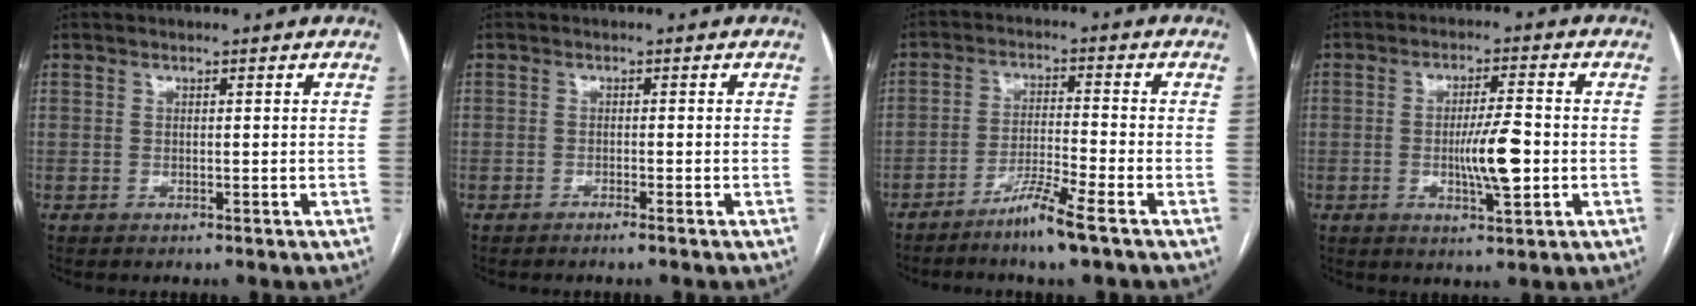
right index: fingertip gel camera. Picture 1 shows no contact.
{"total": 0.9, "force": [-0.7, -0.2, 0.5], "torque": [-0.009, 0.001, -0.014]}
{"total": 6.1, "force": [-4.3, -0.7, 4.3], "torque": [-0.079, -0.014, -0.088]}
{"total": 7.2, "force": [-1.2, 1.0, 7.0], "torque": [-0.121, -0.005, -0.020]}